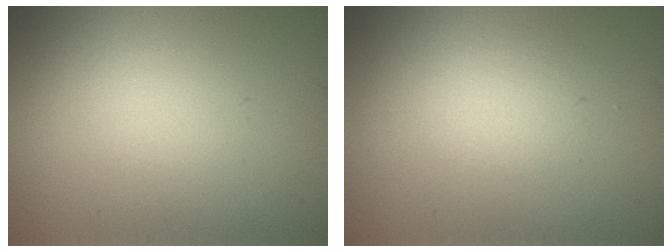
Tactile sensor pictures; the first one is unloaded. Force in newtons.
{"total": 1.4, "press": 1.4, "slide": 0.1}